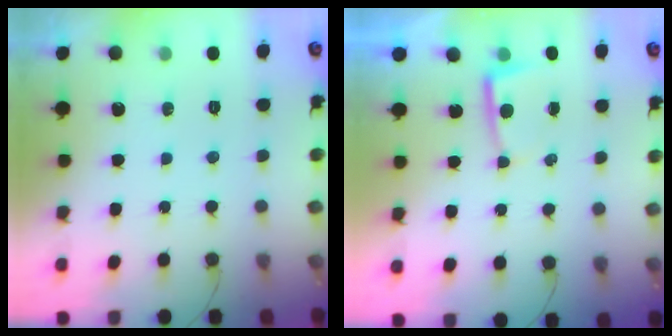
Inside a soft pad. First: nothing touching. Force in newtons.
{"total": 2.0, "press": 2.0, "slide": 0.3}